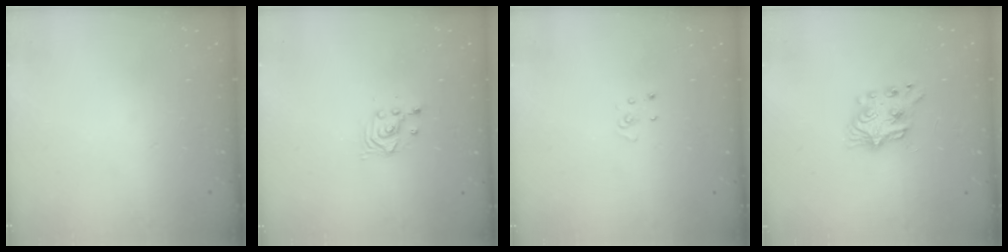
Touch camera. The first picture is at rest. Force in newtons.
{"total": 2.5, "press": 2.5, "slide": 0.2}
{"total": 2.5, "press": 2.5, "slide": 0.3}
{"total": 8.1, "press": 8.1, "slide": 0.5}